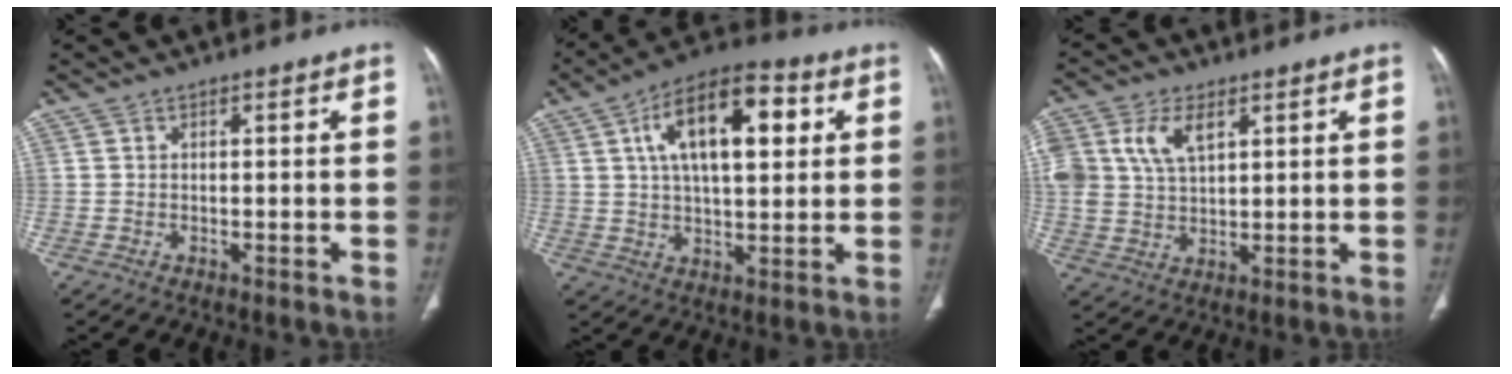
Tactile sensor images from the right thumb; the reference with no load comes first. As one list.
[{"total": 16.9, "force": [5.0, 7.8, 14.1], "torque": [-0.210, 0.008, 0.076]}, {"total": 9.5, "force": [3.8, 5.7, 6.6], "torque": [-0.133, -0.001, 0.080]}]